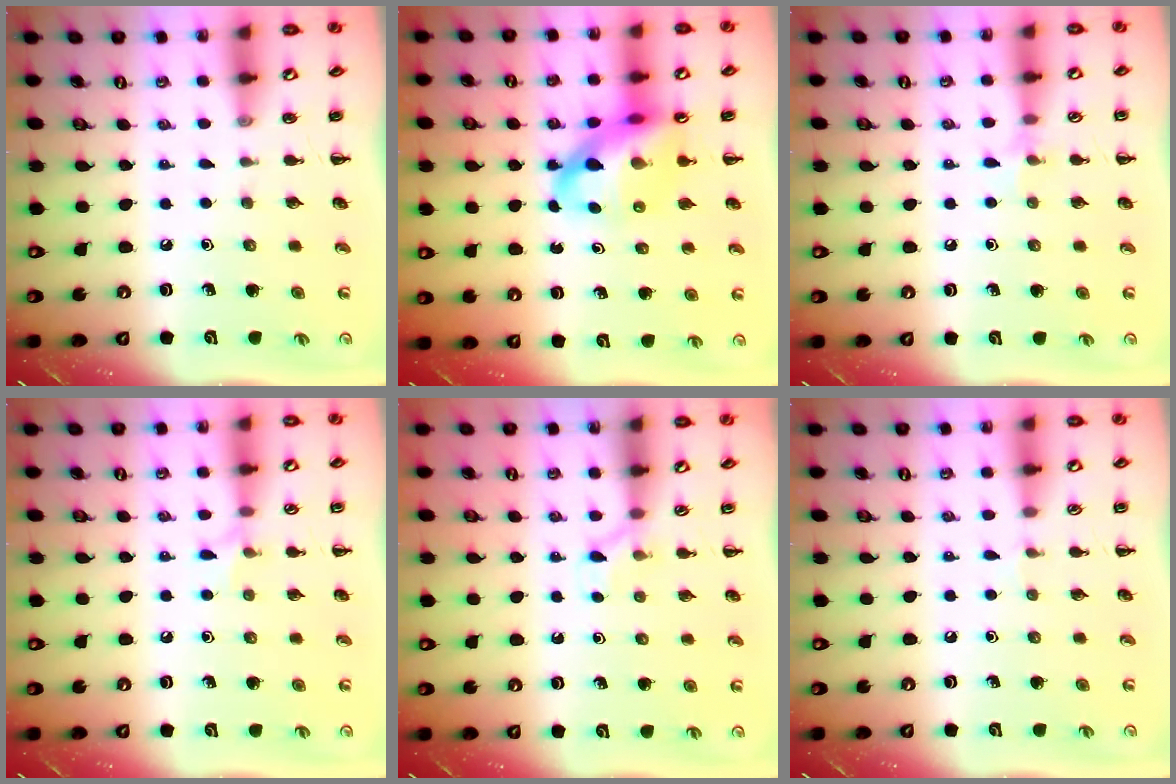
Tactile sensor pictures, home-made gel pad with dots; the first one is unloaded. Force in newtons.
{"total": 12.7, "press": 12.3, "slide": 3.3}
{"total": 5.1, "press": 4.8, "slide": 1.7}
{"total": 5.2, "press": 4.9, "slide": 1.9}
{"total": 4.4, "press": 4.1, "slide": 1.6}
{"total": 2.9, "press": 2.8, "slide": 1.0}